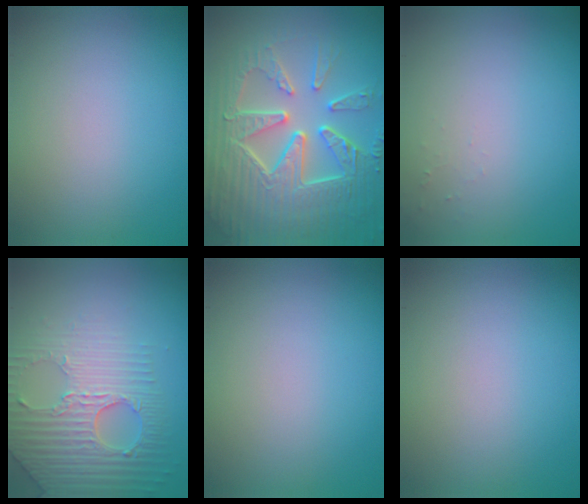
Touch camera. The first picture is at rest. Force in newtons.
{"total": 9.8, "press": 6.6, "slide": 7.3}
{"total": 0.5, "press": 0.5, "slide": 0.1}
{"total": 4.5, "press": 4.3, "slide": 1.3}
{"total": 0.0}
{"total": 0.0}